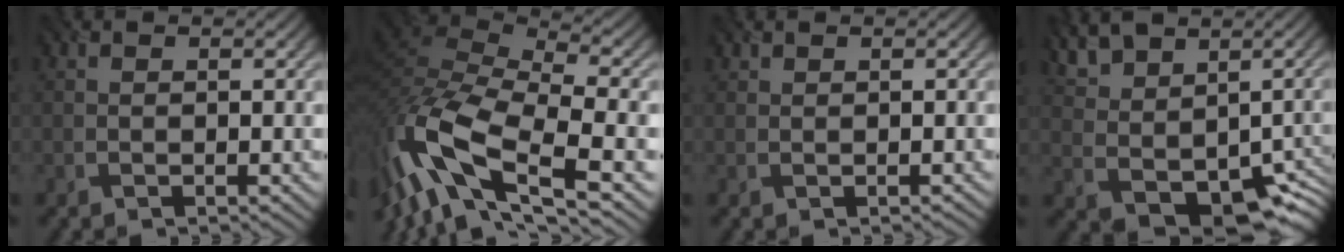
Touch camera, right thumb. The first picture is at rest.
{"total": 16.0, "force": [-6.5, 6.3, 13.2], "torque": [-0.323, -0.004, -0.120]}
{"total": 0.8, "force": [0.7, 0.1, 0.4], "torque": [-0.014, 0.003, 0.017]}
{"total": 11.3, "force": [4.0, 6.9, 8.0], "torque": [-0.171, -0.012, 0.089]}